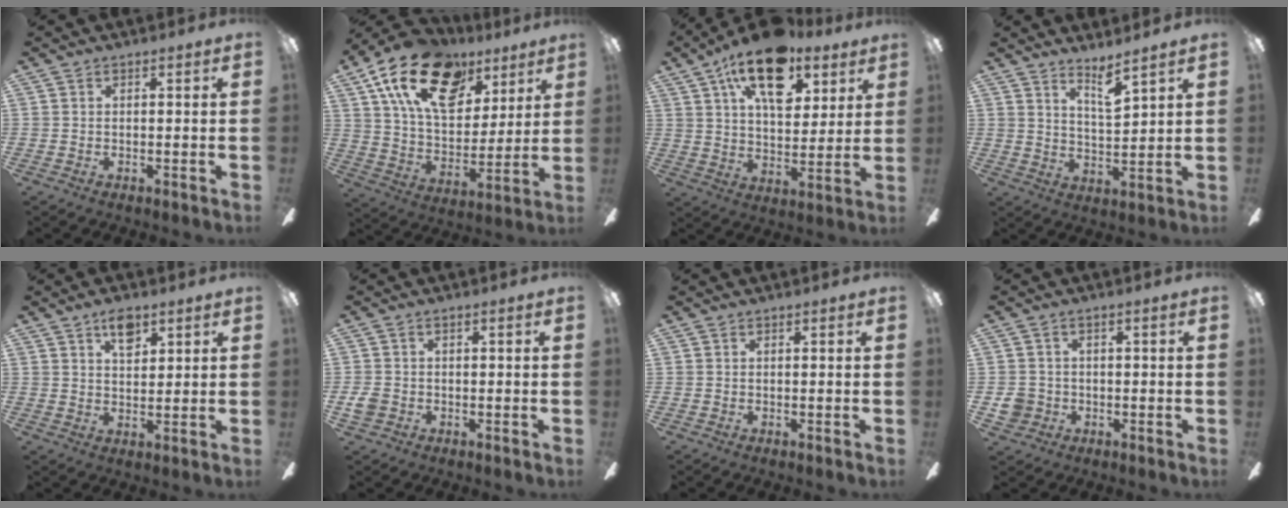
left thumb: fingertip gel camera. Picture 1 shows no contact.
{"total": 22.4, "force": [12.1, 12.9, 13.7], "torque": [-0.226, -0.047, 0.215]}
{"total": 17.5, "force": [10.7, 8.7, 10.8], "torque": [-0.169, -0.043, 0.182]}
{"total": 5.9, "force": [4.9, 0.6, 3.2], "torque": [-0.059, -0.034, 0.082]}
{"total": 5.7, "force": [3.6, 2.9, 3.3], "torque": [-0.042, -0.007, 0.058]}
{"total": 2.7, "force": [-0.8, 2.2, 1.3], "torque": [-0.028, 0.005, -0.016]}
{"total": 0.0}
{"total": 4.4, "force": [-1.0, 4.1, 1.2], "torque": [-0.022, 0.009, -0.017]}